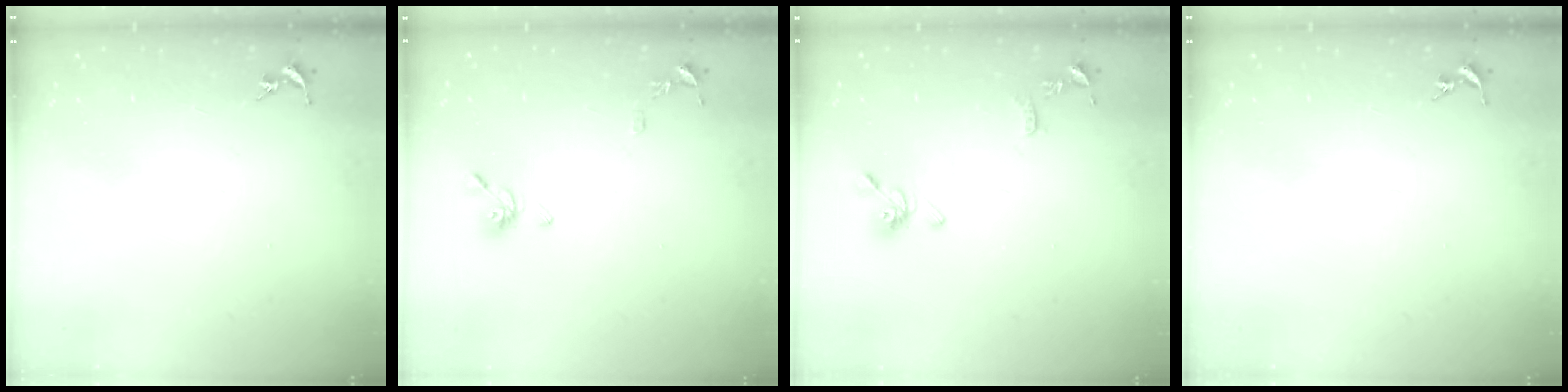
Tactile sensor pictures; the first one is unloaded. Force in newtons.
{"total": 9.4, "press": 9.4, "slide": 1.0}
{"total": 10.1, "press": 10.1, "slide": 1.2}
{"total": 0.0}